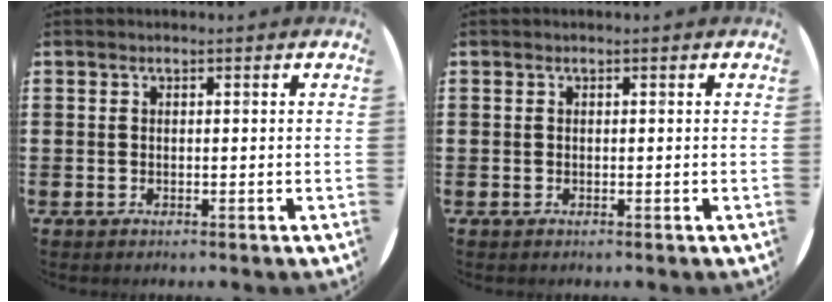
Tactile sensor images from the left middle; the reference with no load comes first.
{"total": 0.0}